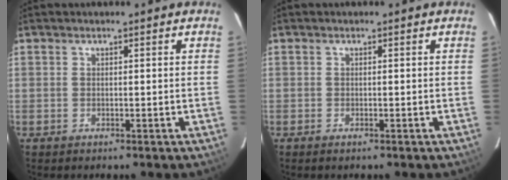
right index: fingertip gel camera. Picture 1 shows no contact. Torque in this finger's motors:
{"motor_torque": [-0.15, -0.06, 0.05, 0.01]}